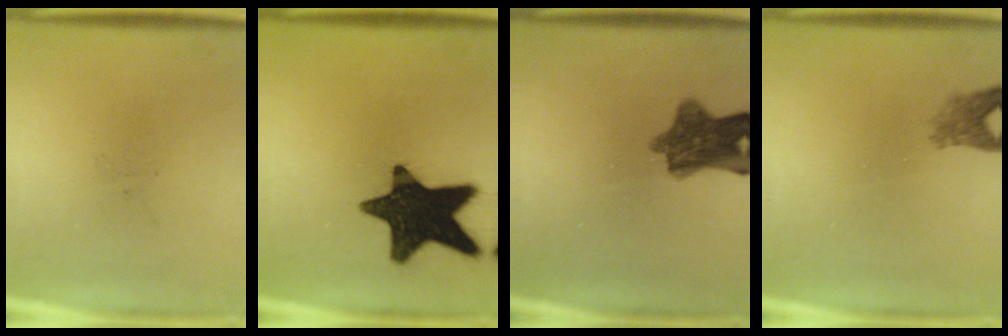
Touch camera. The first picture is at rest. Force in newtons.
{"total": 17.4}
{"total": 8.6}
{"total": 2.5}